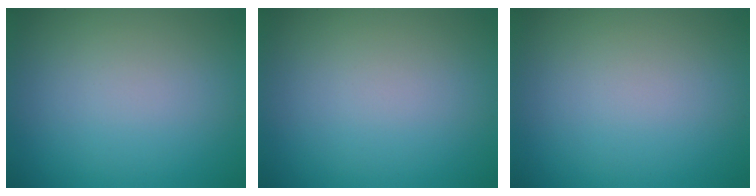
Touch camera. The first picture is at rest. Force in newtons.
{"total": 0.0}
{"total": 0.0}